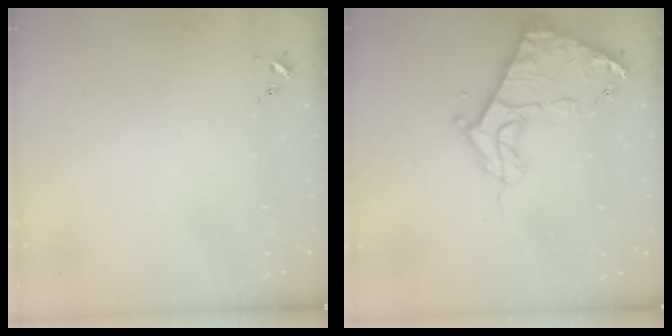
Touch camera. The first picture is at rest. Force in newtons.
{"total": 13.2, "press": 13.1, "slide": 1.4}